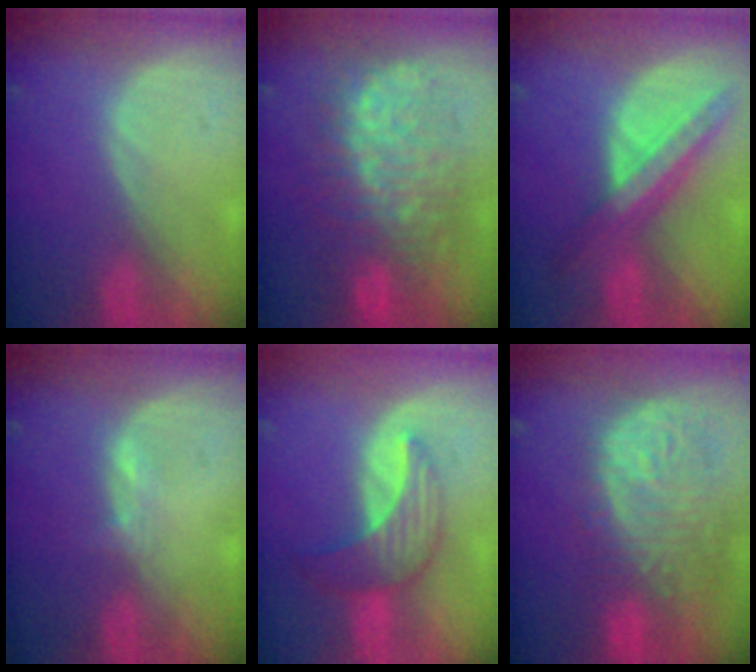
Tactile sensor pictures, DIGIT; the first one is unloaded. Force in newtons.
{"total": 12.3, "press": 12.2, "slide": 1.3}
{"total": 8.8, "press": 7.7, "slide": 4.3}
{"total": 1.3, "press": 1.2, "slide": 0.5}
{"total": 7.3, "press": 6.7, "slide": 2.9}
{"total": 13.8, "press": 11.5, "slide": 7.7}